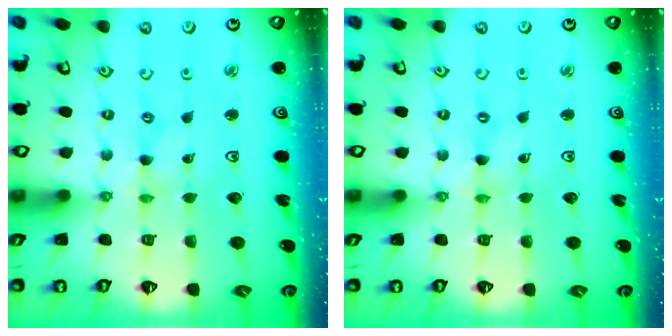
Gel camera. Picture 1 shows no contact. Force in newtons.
{"total": 0.0}